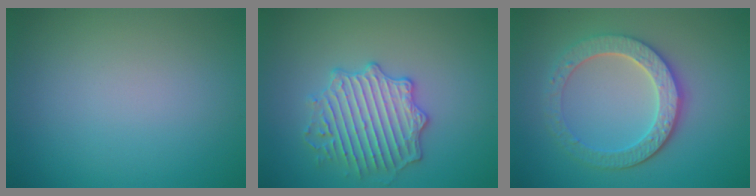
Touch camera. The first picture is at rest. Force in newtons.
{"total": 4.0, "press": 4.0, "slide": 0.2}
{"total": 4.6, "press": 4.1, "slide": 2.1}